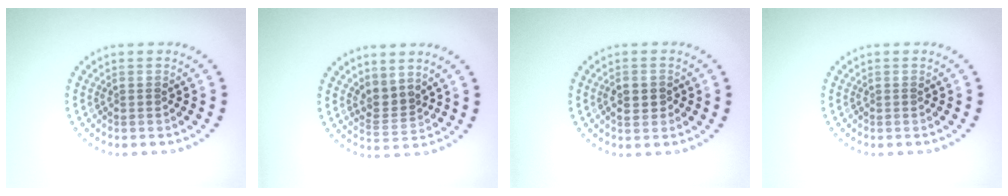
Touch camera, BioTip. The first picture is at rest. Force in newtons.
{"total": 2.1, "press": 1.3, "slide": 1.6}
{"total": 1.6, "press": 1.6, "slide": 0.2}
{"total": 0.0}